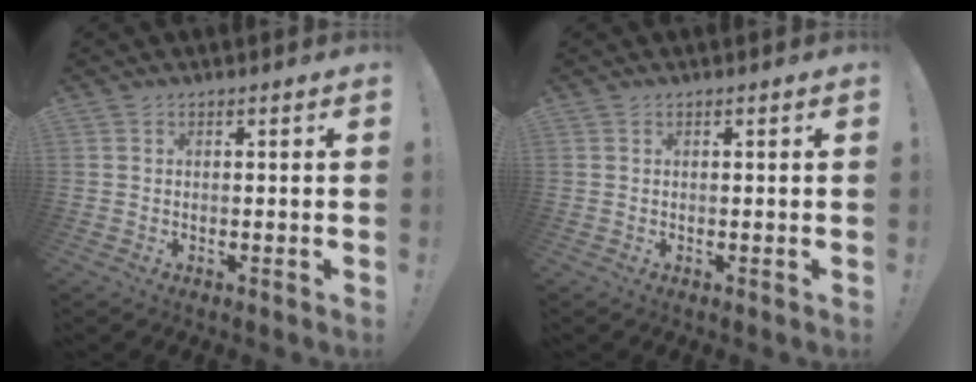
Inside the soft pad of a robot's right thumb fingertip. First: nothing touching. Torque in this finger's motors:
{"motor_torque": [-0.12, -0.13, 0.04, 0.05, 0.04]}